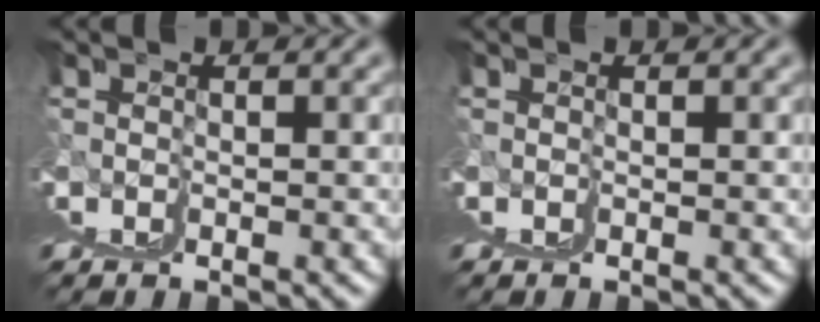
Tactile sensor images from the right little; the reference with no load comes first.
{"total": 0.0}